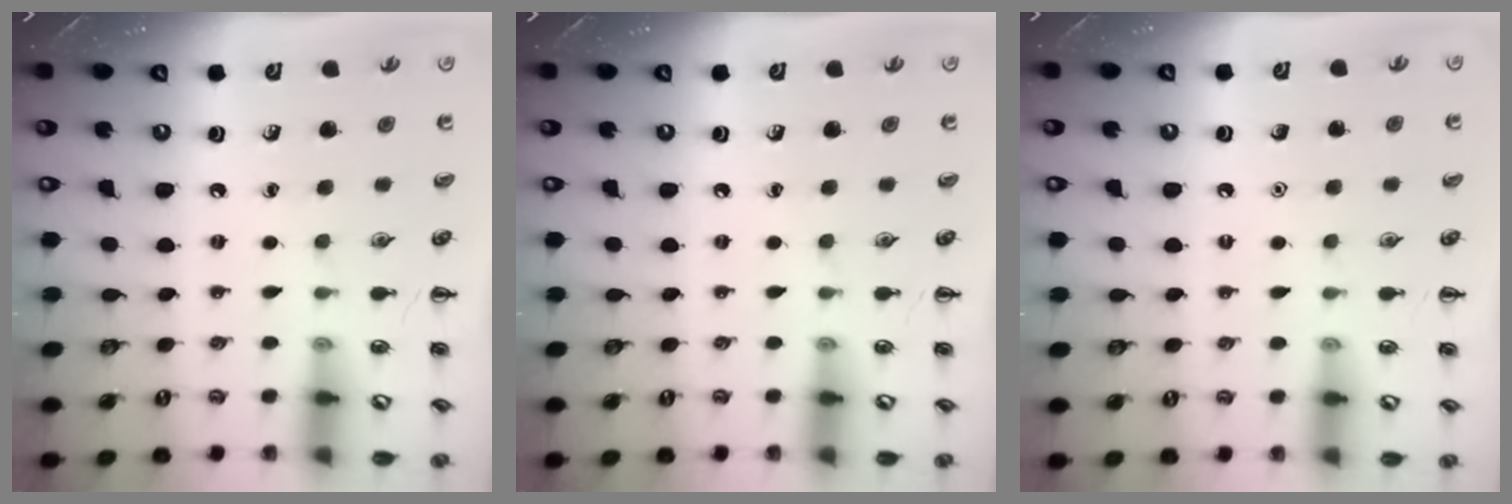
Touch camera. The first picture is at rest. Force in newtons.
{"total": 0.0}
{"total": 1.6, "press": 1.6, "slide": 0.1}